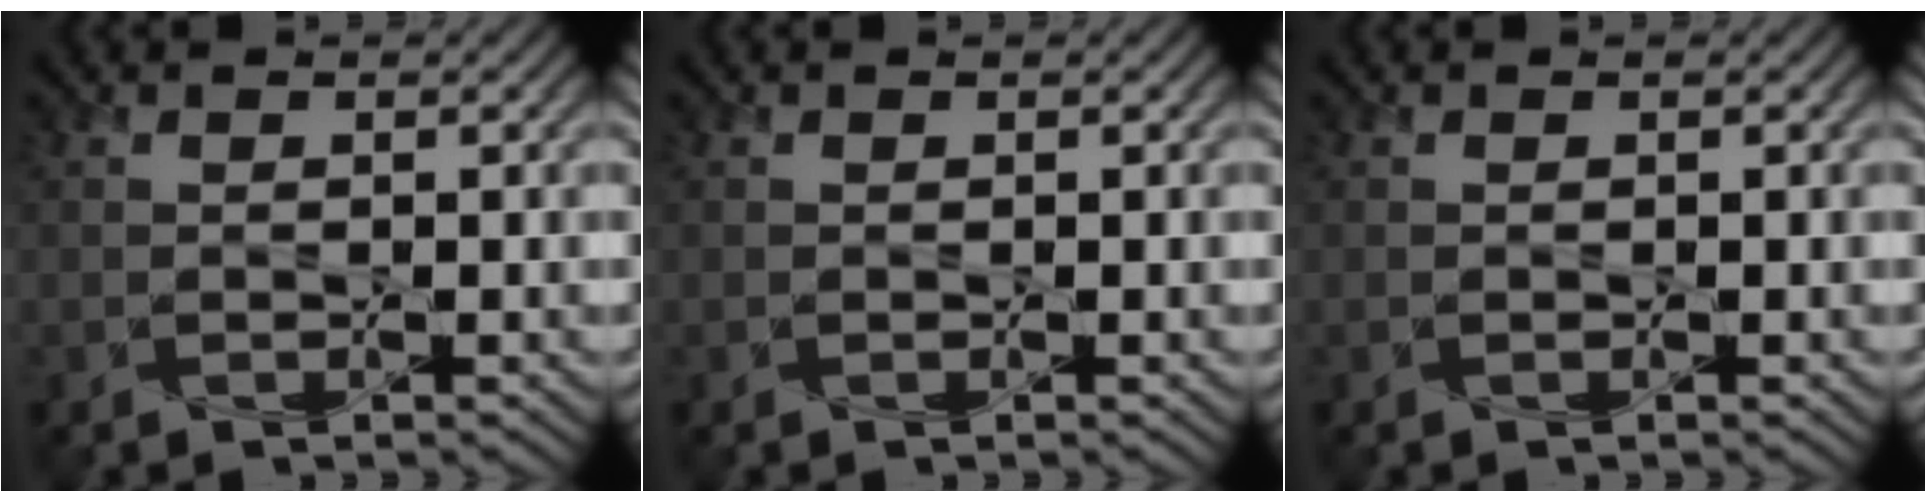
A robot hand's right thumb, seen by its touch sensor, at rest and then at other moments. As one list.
[{"total": 0.0}, {"total": 0.0}]